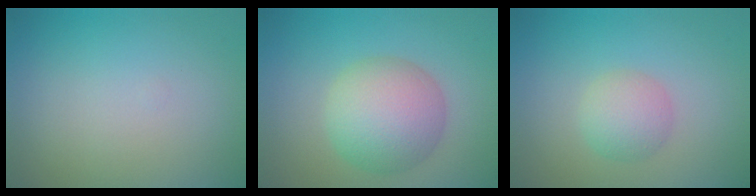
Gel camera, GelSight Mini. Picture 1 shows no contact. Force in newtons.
{"total": 6.6, "press": 6.6, "slide": 0.3}
{"total": 2.7, "press": 2.7, "slide": 0.1}